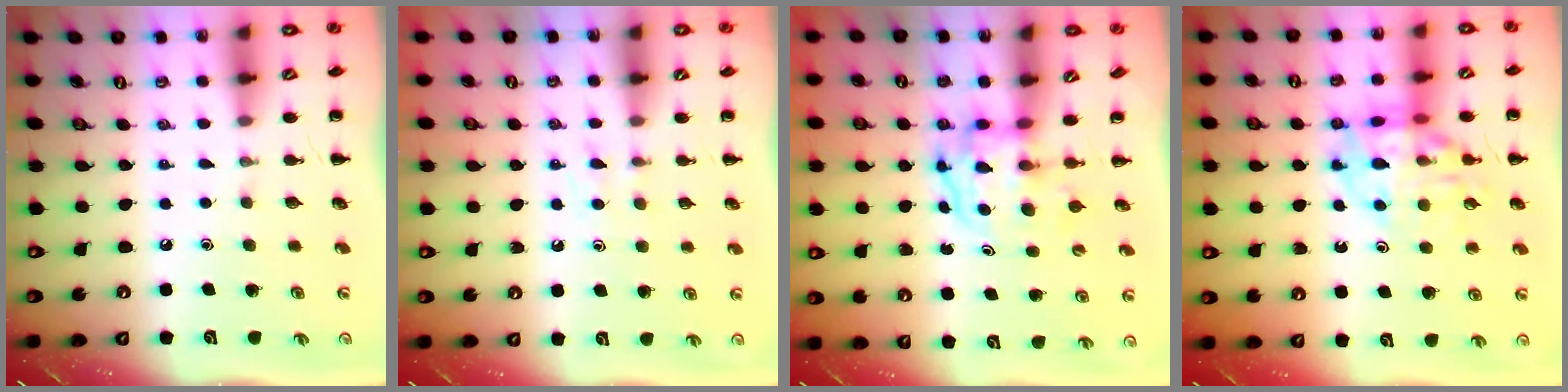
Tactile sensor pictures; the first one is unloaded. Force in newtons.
{"total": 3.0, "press": 2.7, "slide": 1.4}
{"total": 3.9, "press": 3.8, "slide": 0.6}
{"total": 15.2, "press": 15.0, "slide": 2.6}